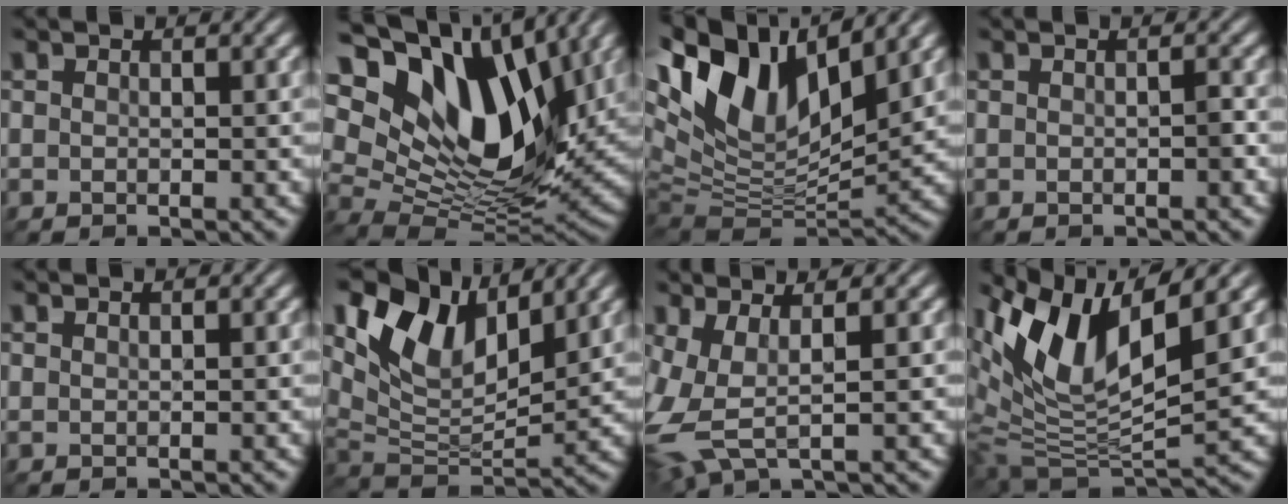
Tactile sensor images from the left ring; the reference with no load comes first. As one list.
[{"total": 16.0, "force": [7.2, 8.7, 11.3], "torque": [-0.199, 0.014, 0.123]}, {"total": 14.3, "force": [6.1, 7.2, 10.7], "torque": [-0.205, 0.022, 0.110]}, {"total": 0.6, "force": [-0.2, 0.1, 0.6], "torque": [-0.009, 0.004, -0.002]}, {"total": 0.6, "force": [0.5, 0.2, 0.4], "torque": [-0.005, -0.002, 0.003]}, {"total": 9.2, "force": [5.2, 4.5, 6.1], "torque": [-0.116, 0.001, 0.097]}, {"total": 5.1, "force": [-0.1, 2.1, 4.6], "torque": [-0.130, -0.008, -0.001]}, {"total": 10.5, "force": [5.0, 4.1, 8.3], "torque": [-0.166, 0.002, 0.096]}]